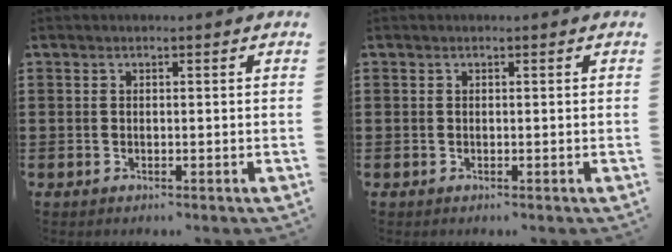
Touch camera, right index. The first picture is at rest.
{"total": 0.0}